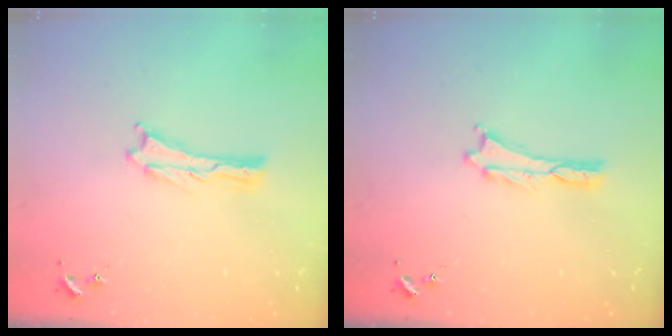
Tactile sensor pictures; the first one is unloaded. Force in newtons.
{"total": 0.0}